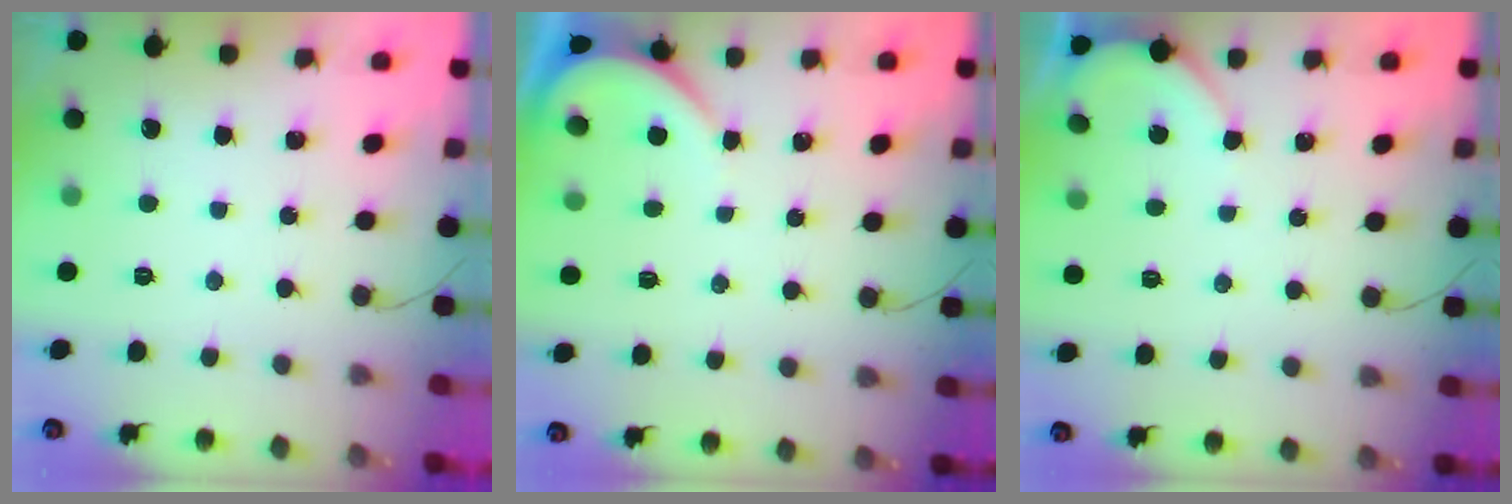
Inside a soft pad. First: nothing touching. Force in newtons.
{"total": 2.6, "press": 2.6, "slide": 0.2}
{"total": 3.3, "press": 3.3, "slide": 0.3}